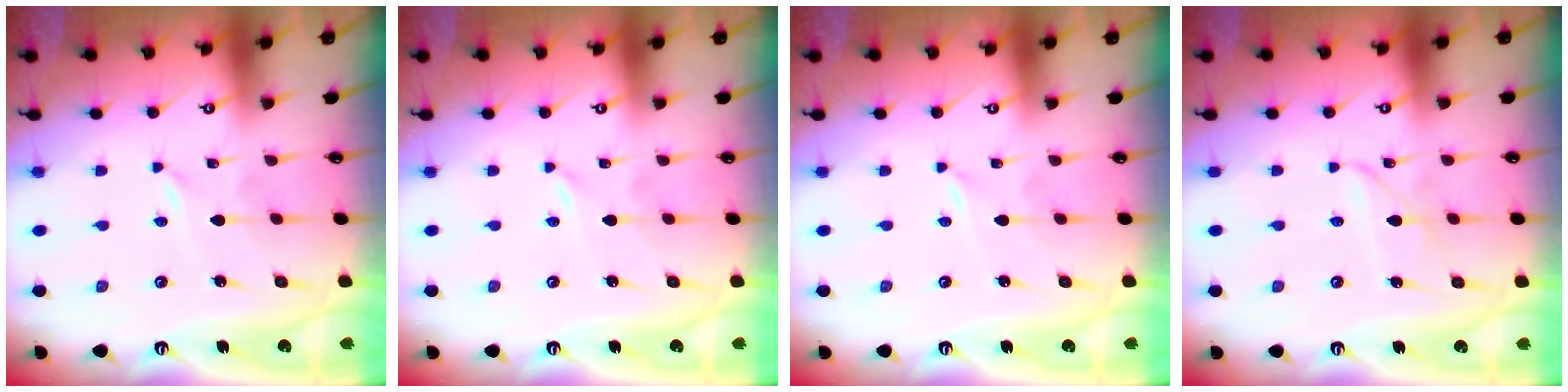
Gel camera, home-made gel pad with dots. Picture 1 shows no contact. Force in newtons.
{"total": 0.0}
{"total": 0.0}
{"total": 2.5, "press": 2.5, "slide": 0.2}